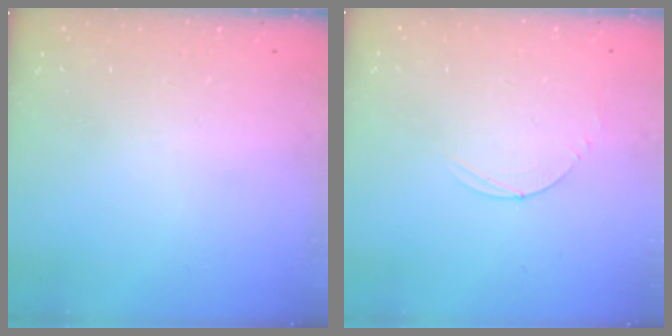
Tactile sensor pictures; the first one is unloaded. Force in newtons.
{"total": 2.8, "press": 2.8, "slide": 0.3}